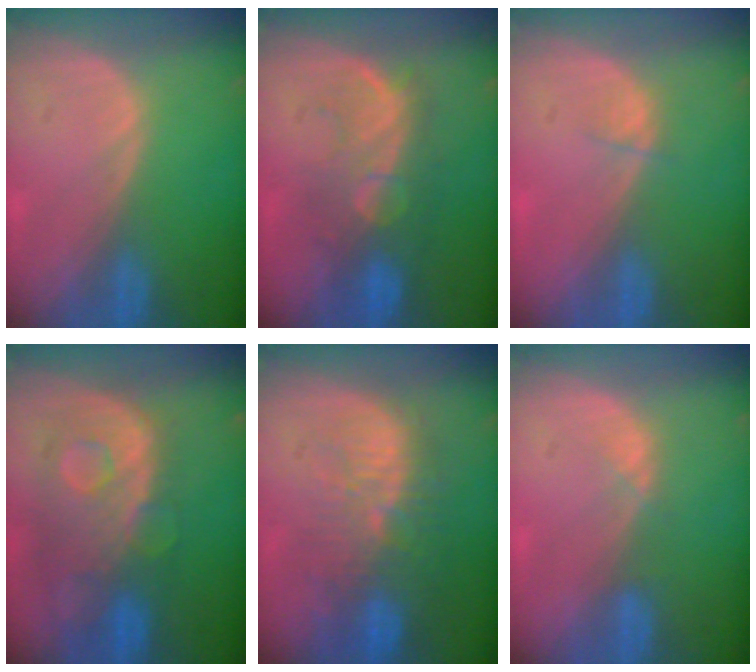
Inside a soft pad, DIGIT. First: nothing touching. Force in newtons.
{"total": 8.6, "press": 8.3, "slide": 2.3}
{"total": 1.1, "press": 1.0, "slide": 0.4}
{"total": 11.1, "press": 9.7, "slide": 5.4}
{"total": 11.3, "press": 9.9, "slide": 5.4}
{"total": 1.4, "press": 1.2, "slide": 0.7}